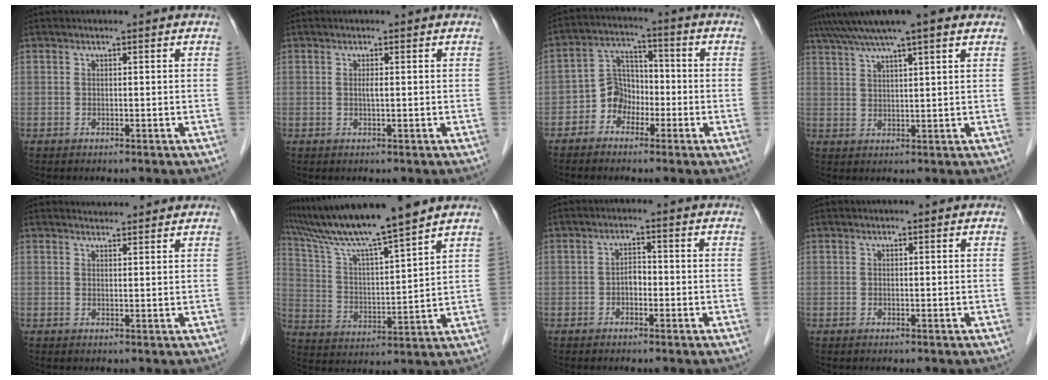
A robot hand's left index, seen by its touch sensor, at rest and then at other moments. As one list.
[{"total": 0.9, "force": [0.0, 0.0, 0.9], "torque": [-0.019, -0.001, 0.000]}, {"total": 5.9, "force": [-2.6, 4.8, 2.3], "torque": [-0.045, 0.021, -0.051]}, {"total": 10.8, "force": [8.2, 0.7, 7.0], "torque": [-0.118, 0.041, 0.121]}, {"total": 2.8, "force": [2.8, 0.5, 0.0], "torque": [-0.010, 0.015, 0.038]}, {"total": 14.4, "force": [12.5, -1.4, 7.0], "torque": [-0.134, 0.009, 0.222]}, {"total": 2.0, "force": [-0.8, 1.2, 1.5], "torque": [-0.020, 0.009, -0.014]}, {"total": 0.0}]